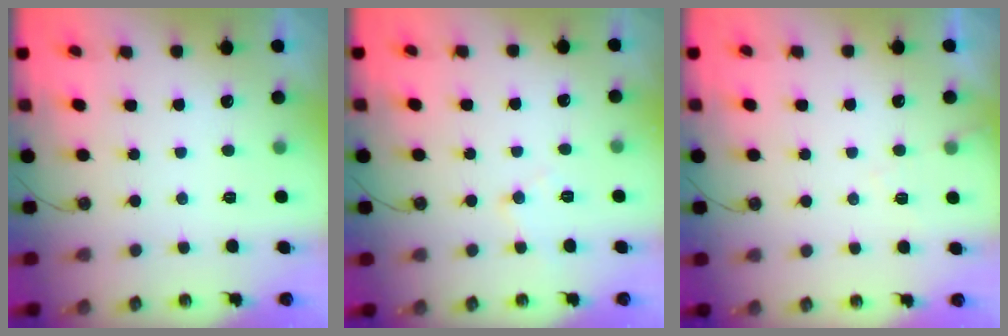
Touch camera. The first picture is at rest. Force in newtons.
{"total": 6.5, "press": 6.5, "slide": 0.5}
{"total": 4.0, "press": 4.0, "slide": 0.6}